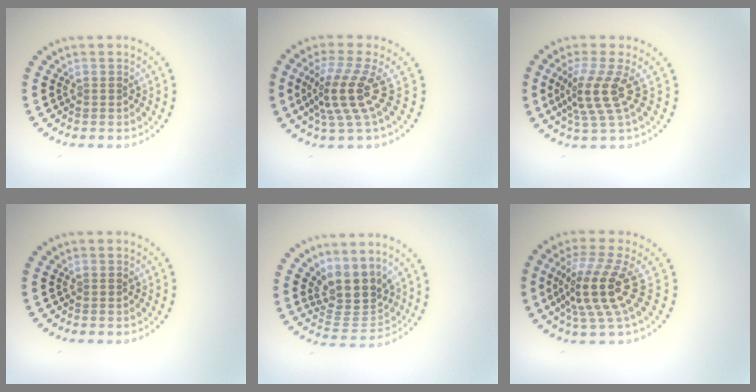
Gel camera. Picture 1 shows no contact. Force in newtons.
{"total": 4.2, "press": 2.9, "slide": 3.0}
{"total": 3.4, "press": 2.6, "slide": 2.2}
{"total": 0.0}
{"total": 4.0, "press": 3.2, "slide": 2.5}
{"total": 4.8, "press": 3.5, "slide": 3.3}